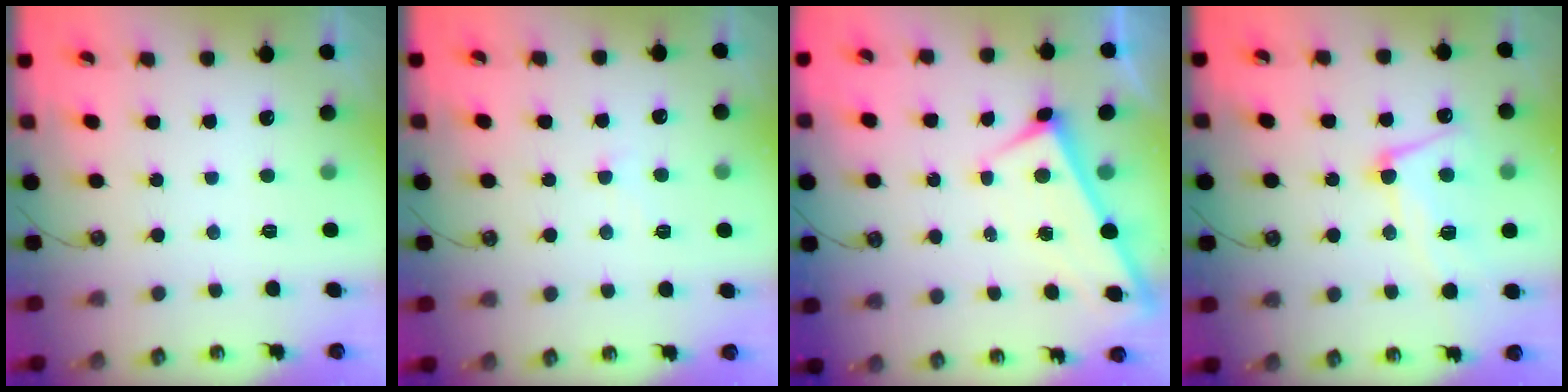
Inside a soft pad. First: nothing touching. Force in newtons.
{"total": 0.5, "press": 0.3, "slide": 0.4}
{"total": 1.8, "press": 1.8, "slide": 0.1}
{"total": 8.5, "press": 8.5, "slide": 1.0}